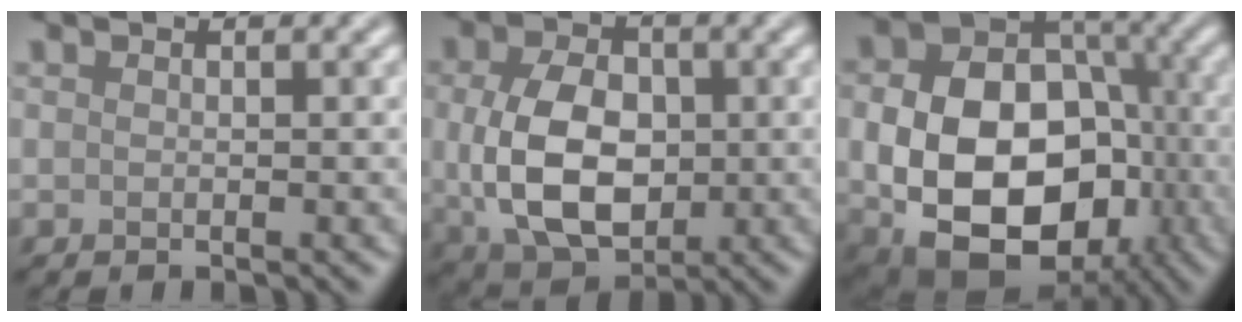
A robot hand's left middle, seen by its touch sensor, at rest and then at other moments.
{"total": 8.7, "force": [-0.2, 6.0, 6.3], "torque": [-0.137, -0.009, 0.002]}
{"total": 14.6, "force": [-2.7, 10.6, 9.6], "torque": [-0.172, -0.034, -0.044]}